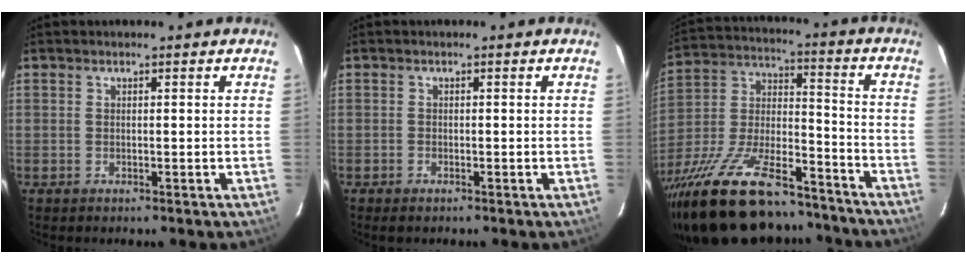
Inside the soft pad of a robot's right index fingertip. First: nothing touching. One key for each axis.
{"total": 1.1, "fx": -0.9, "fy": 0.5, "fz": 0.4, "tx": -0.009, "ty": -0.002, "tz": -0.017}
{"total": 30.3, "fx": -22.7, "fy": 10.6, "fz": 17.0, "tx": -0.331, "ty": -0.017, "tz": -0.354}